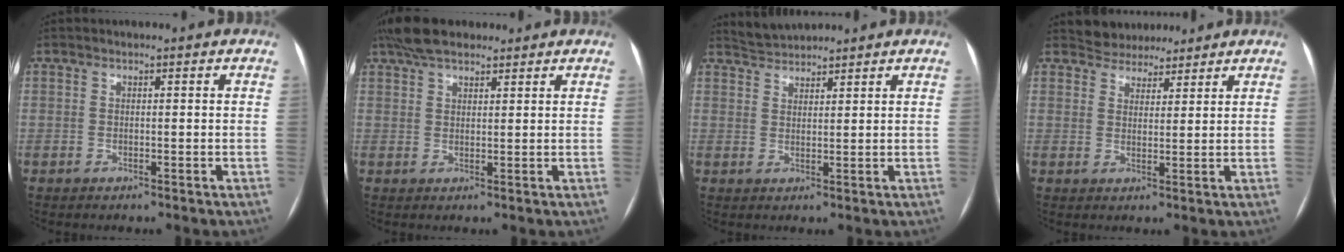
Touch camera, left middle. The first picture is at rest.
{"total": 7.3, "force": [5.9, 2.6, 3.6], "torque": [-0.069, 0.031, 0.107]}
{"total": 3.4, "force": [3.4, 0.2, -0.1], "torque": [-0.008, 0.018, 0.066]}
{"total": 5.1, "force": [4.7, 2.1, 0.2], "torque": [-0.003, 0.012, 0.072]}